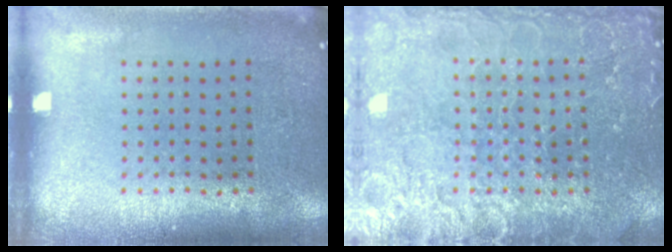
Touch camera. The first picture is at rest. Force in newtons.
{"total": 4.1, "press": 4.0, "slide": 0.4}